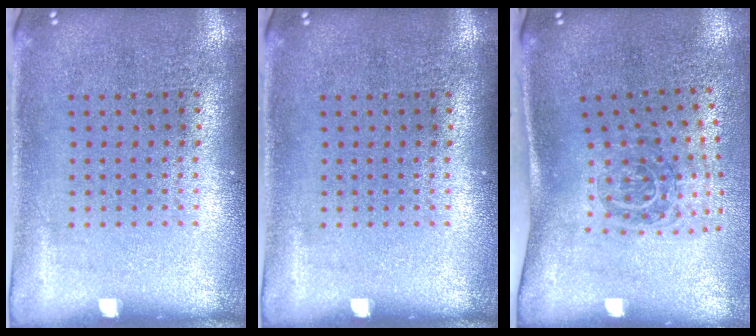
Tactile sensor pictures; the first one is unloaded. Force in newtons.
{"total": 0.0}
{"total": 1.9, "press": 1.2, "slide": 1.5}